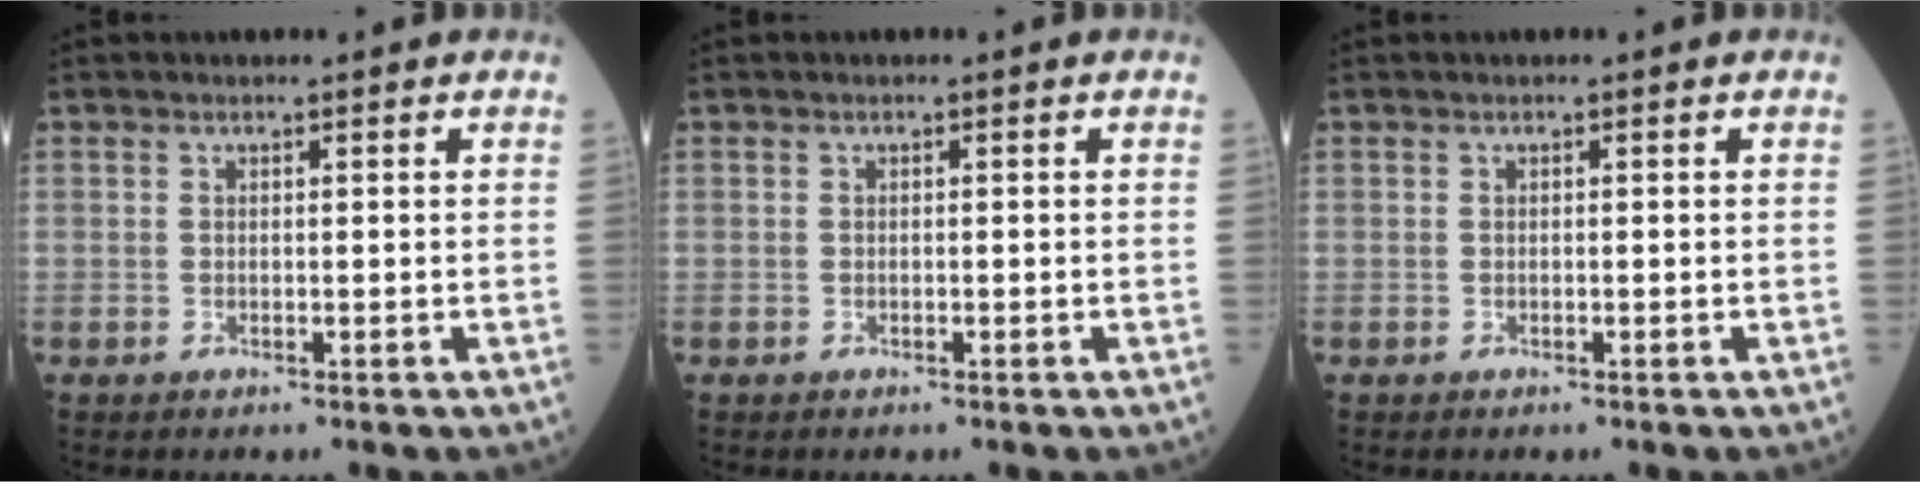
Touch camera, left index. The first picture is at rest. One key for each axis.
{"total": 0.0}
{"total": 0.0}